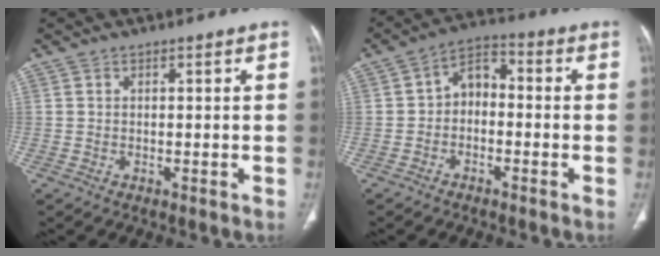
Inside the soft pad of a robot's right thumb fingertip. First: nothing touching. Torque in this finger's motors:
{"motor_torque": [-0.46, 0.40, -0.08, 0.47, 0.13]}